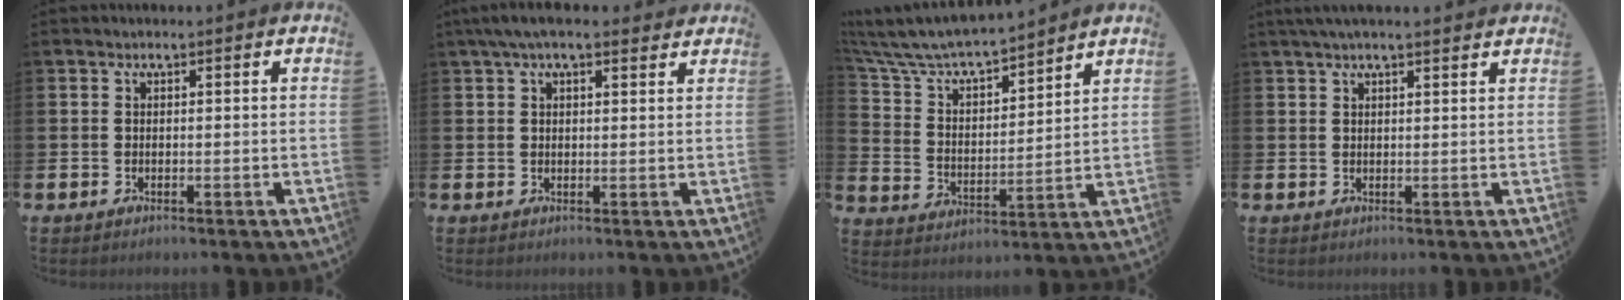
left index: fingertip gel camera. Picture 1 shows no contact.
{"total": 4.1, "force": [3.2, 1.2, 2.3], "torque": [-0.050, -0.001, 0.057]}
{"total": 7.3, "force": [6.9, 1.3, 2.1], "torque": [-0.080, -0.053, 0.119]}
{"total": 2.6, "force": [2.3, 0.2, 1.2], "torque": [-0.027, -0.001, 0.041]}